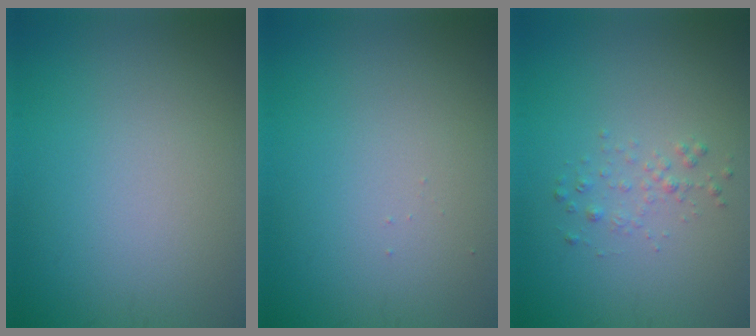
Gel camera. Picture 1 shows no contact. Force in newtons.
{"total": 0.0}
{"total": 1.1, "press": 1.1, "slide": 0.1}